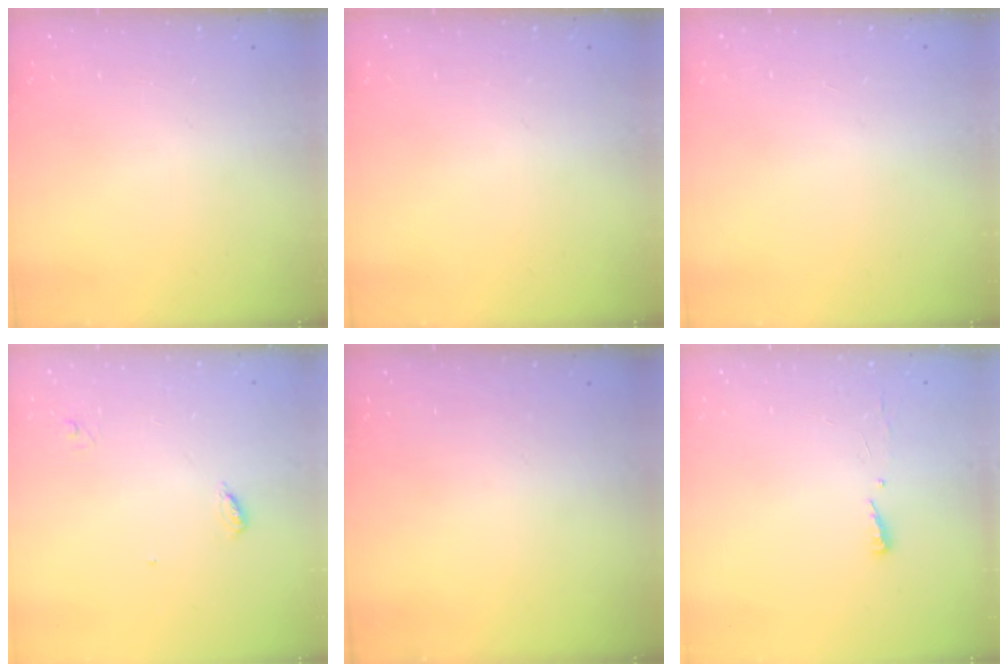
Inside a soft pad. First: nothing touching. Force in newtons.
{"total": 0.0}
{"total": 1.1, "press": 0.9, "slide": 0.6}
{"total": 3.6, "press": 3.6, "slide": 0.3}
{"total": 0.0}
{"total": 4.1, "press": 4.0, "slide": 1.0}